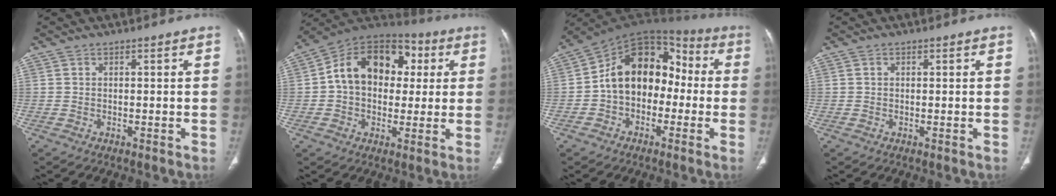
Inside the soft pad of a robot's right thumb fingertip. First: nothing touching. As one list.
[{"total": 17.6, "force": [2.7, 12.9, 11.6], "torque": [-0.150, 0.030, 0.032]}, {"total": 15.9, "force": [-1.3, 11.4, 11.0], "torque": [-0.133, 0.060, -0.038]}, {"total": 0.0}]